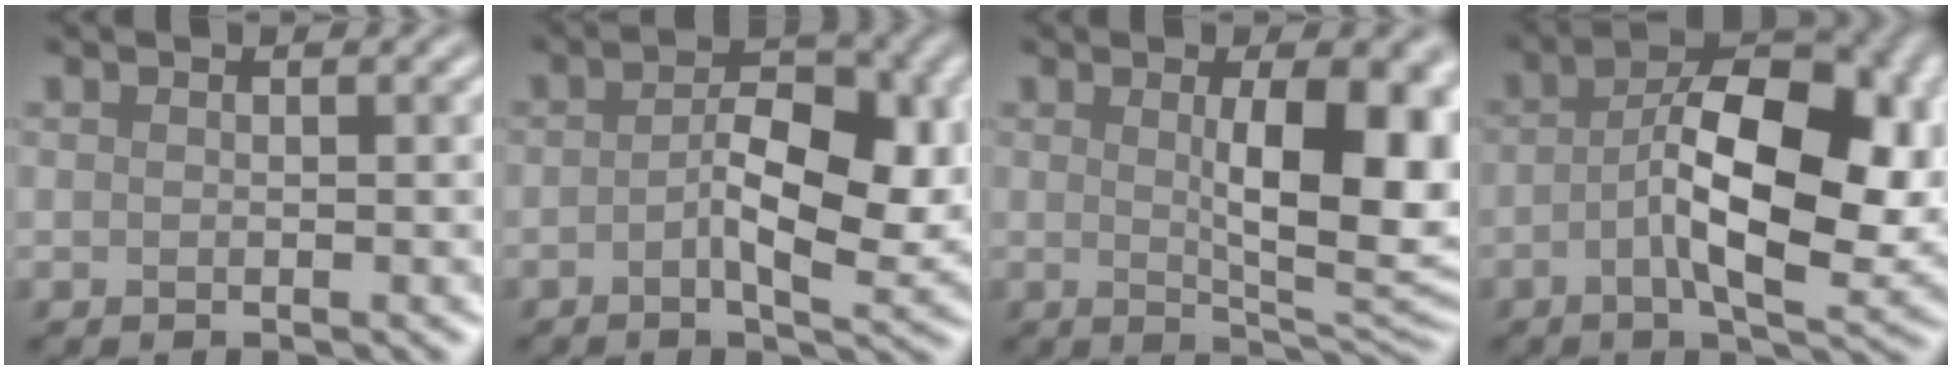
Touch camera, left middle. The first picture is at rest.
{"total": 6.7, "force": [-0.5, 3.0, 6.0], "torque": [-0.088, -0.004, -0.012]}
{"total": 9.5, "force": [1.2, 2.9, 8.9], "torque": [-0.121, -0.006, 0.026]}
{"total": 12.3, "force": [-0.6, 5.3, 11.1], "torque": [-0.167, 0.006, -0.015]}